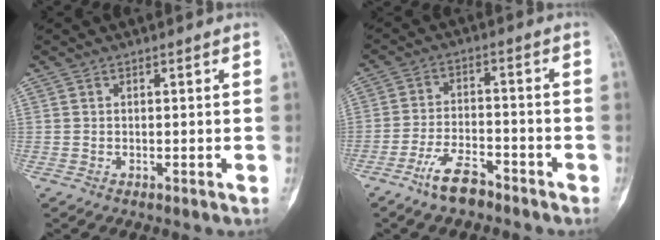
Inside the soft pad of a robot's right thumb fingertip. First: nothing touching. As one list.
[{"total": 7.6, "force": [-5.7, 2.9, 4.2], "torque": [-0.077, 0.030, -0.106]}]